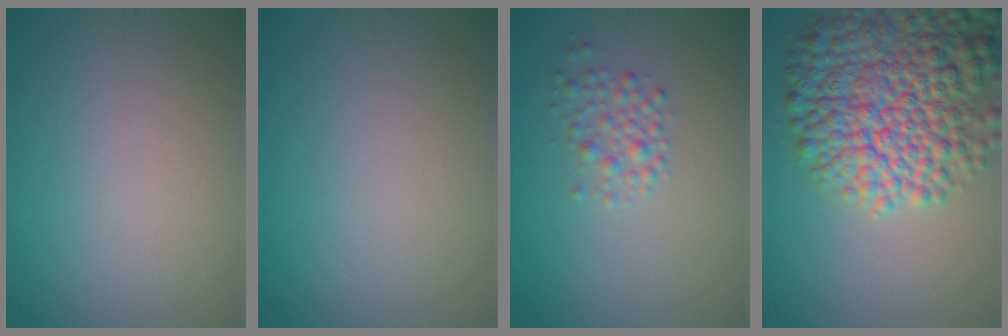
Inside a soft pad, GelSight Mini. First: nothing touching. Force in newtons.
{"total": 0.0}
{"total": 2.0, "press": 2.0, "slide": 0.0}
{"total": 11.6, "press": 11.6, "slide": 0.6}